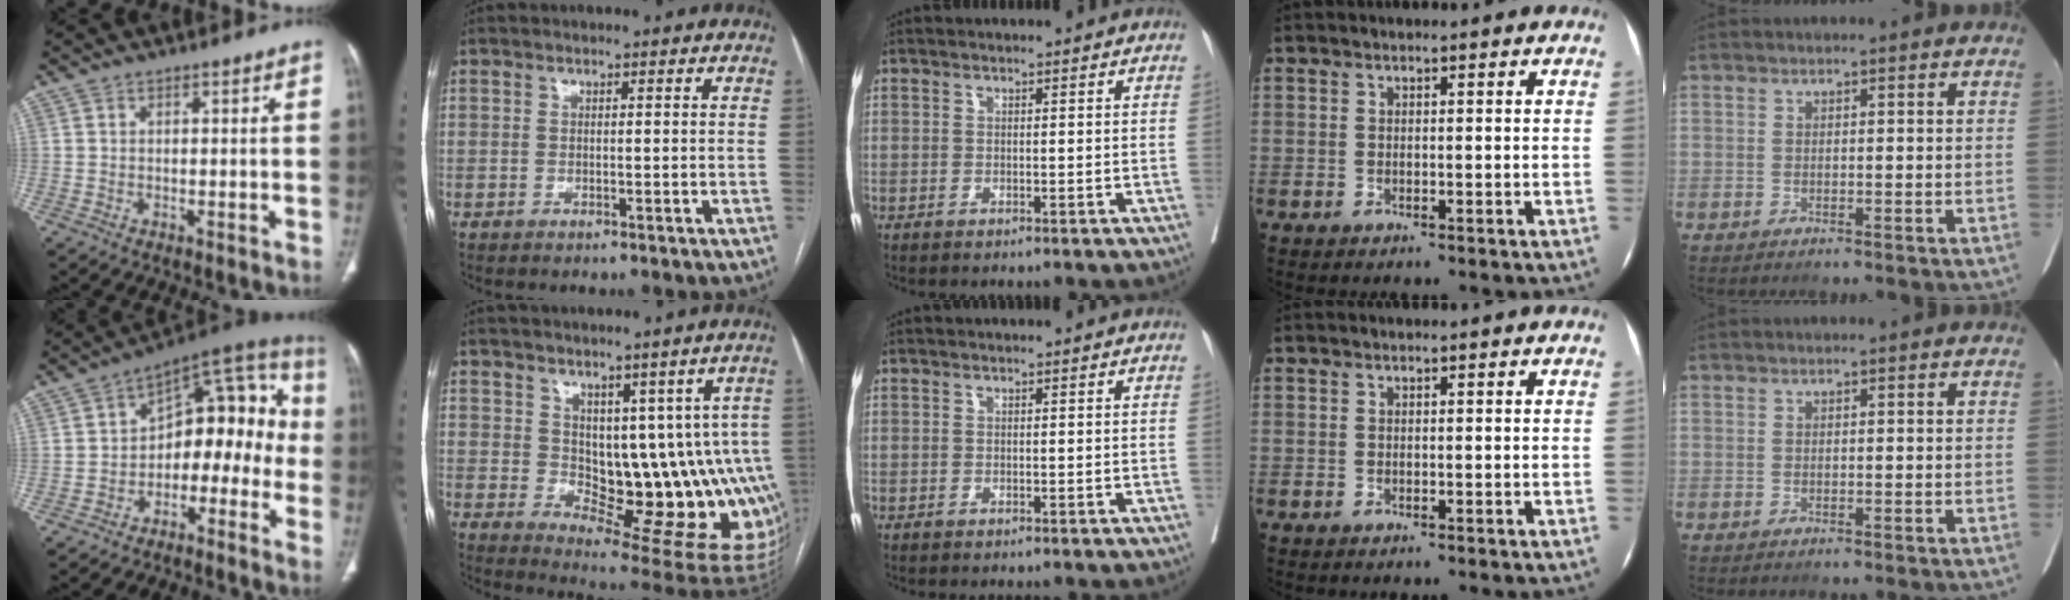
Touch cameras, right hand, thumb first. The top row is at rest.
{"thumb": {"total": 16.0, "force": [-4.0, 10.1, 11.7], "torque": [-0.108, 0.088, -0.064]}, "index": {"total": 12.2, "force": [3.3, 6.9, 9.4], "torque": [-0.106, -0.007, 0.068]}}